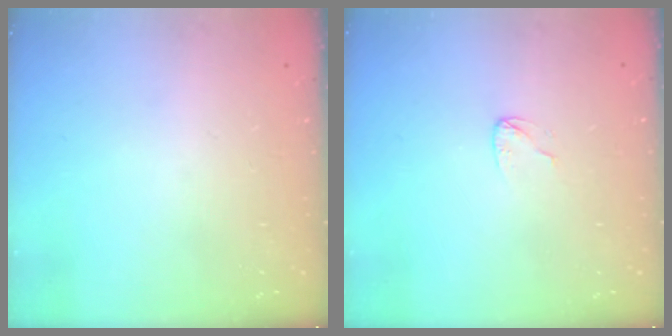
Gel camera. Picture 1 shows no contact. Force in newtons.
{"total": 3.6, "press": 3.6, "slide": 0.2}